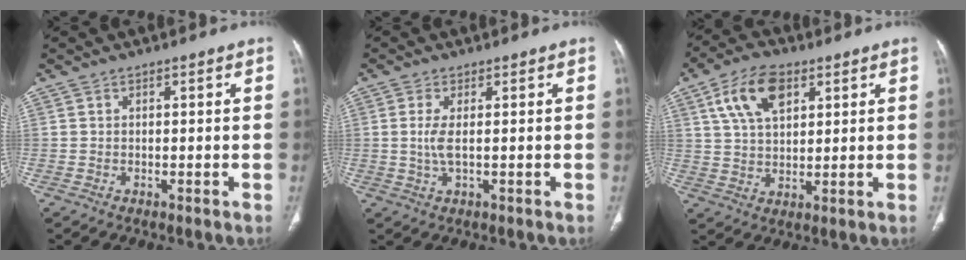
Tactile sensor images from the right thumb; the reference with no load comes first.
{"total": 3.3, "force": [0.2, 0.9, 3.1], "torque": [-0.084, -0.003, 0.006]}
{"total": 10.9, "force": [4.8, 6.0, 7.7], "torque": [-0.132, -0.007, 0.089]}